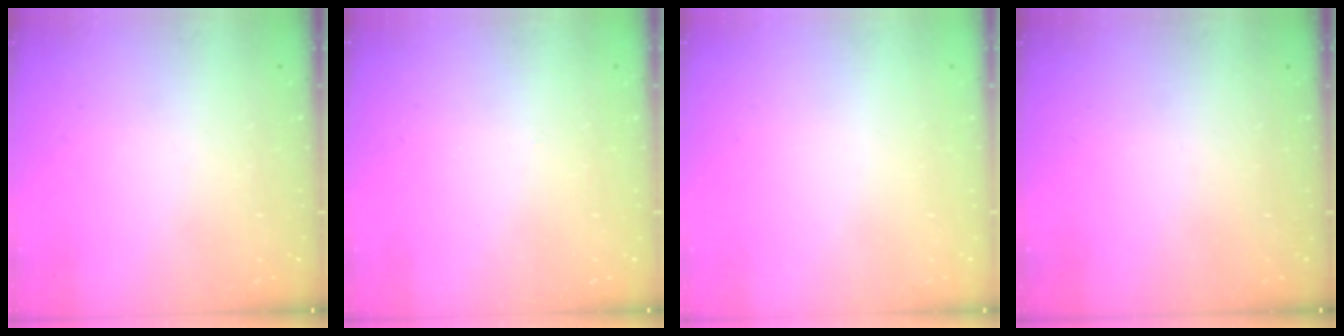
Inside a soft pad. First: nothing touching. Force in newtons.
{"total": 2.4, "press": 2.4, "slide": 0.4}
{"total": 1.6, "press": 1.6, "slide": 0.1}
{"total": 0.0}